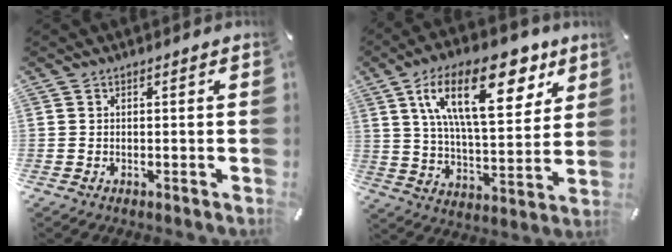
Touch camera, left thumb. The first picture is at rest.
{"total": 23.8, "force": [11.2, 10.9, 17.9], "torque": [-0.300, -0.032, 0.176]}